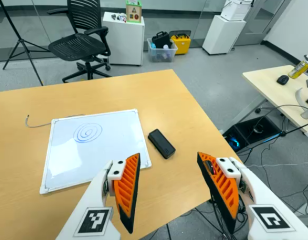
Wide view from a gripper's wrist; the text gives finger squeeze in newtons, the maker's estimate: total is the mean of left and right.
{"total": 0.0}